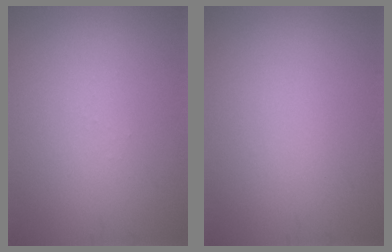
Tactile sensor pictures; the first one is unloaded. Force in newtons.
{"total": 0.0}